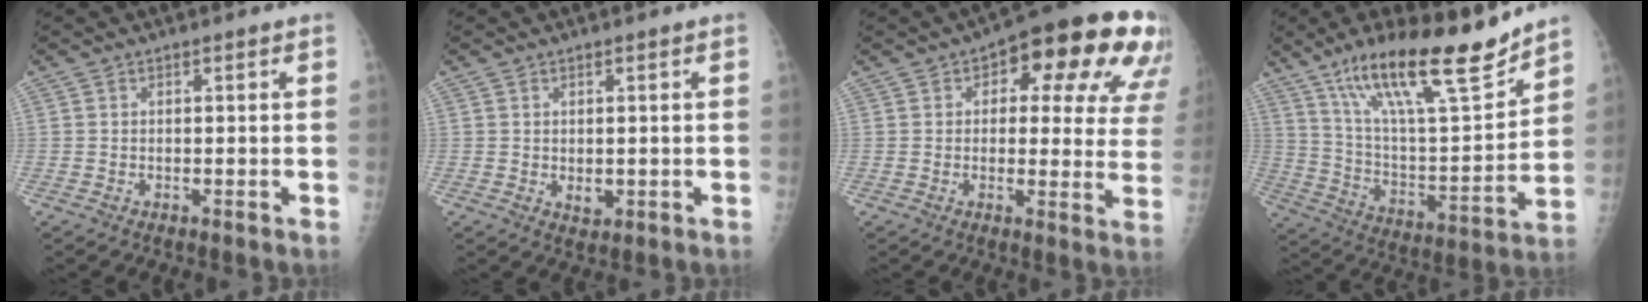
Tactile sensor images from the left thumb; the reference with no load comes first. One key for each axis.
{"total": 2.0, "fx": -0.1, "fy": 1.4, "fz": 1.5, "tx": -0.015, "ty": -0.005, "tz": 0.006}
{"total": 19.6, "fx": 8.7, "fy": 8.8, "fz": 15.2, "tx": -0.144, "ty": -0.002, "tz": 0.102}
{"total": 23.0, "fx": 16.4, "fy": 5.0, "fz": 15.3, "tx": -0.234, "ty": -0.071, "tz": 0.287}